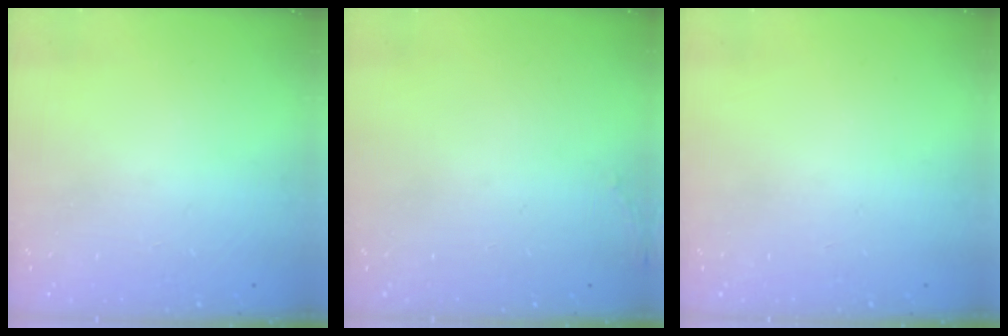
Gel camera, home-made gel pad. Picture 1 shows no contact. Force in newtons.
{"total": 7.0, "press": 4.6, "slide": 5.3}
{"total": 0.0}